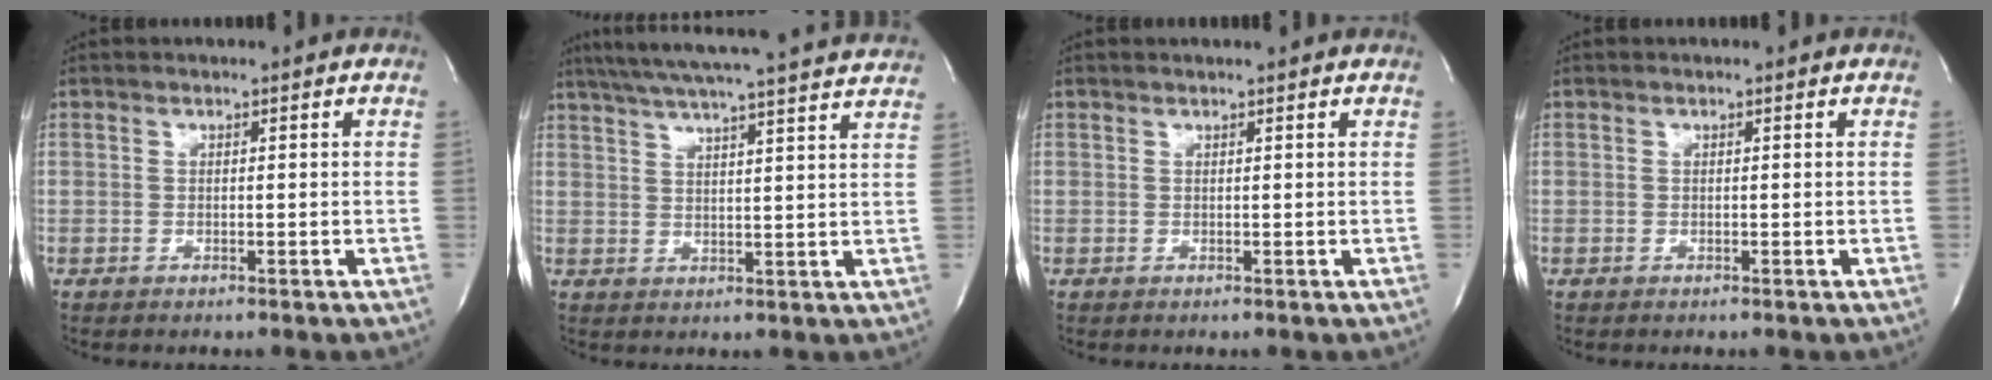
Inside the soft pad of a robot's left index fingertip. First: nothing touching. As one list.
[{"total": 23.3, "force": [21.2, 0.1, 9.8], "torque": [-0.165, 0.004, 0.275]}, {"total": 1.9, "force": [1.7, 0.0, 0.7], "torque": [-0.012, 0.012, 0.022]}, {"total": 0.0}]